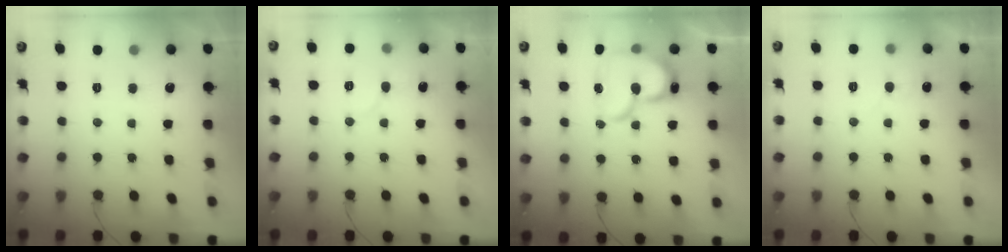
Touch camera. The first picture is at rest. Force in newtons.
{"total": 5.4, "press": 5.3, "slide": 0.5}
{"total": 16.3, "press": 16.3, "slide": 1.2}
{"total": 6.3, "press": 6.3, "slide": 0.5}